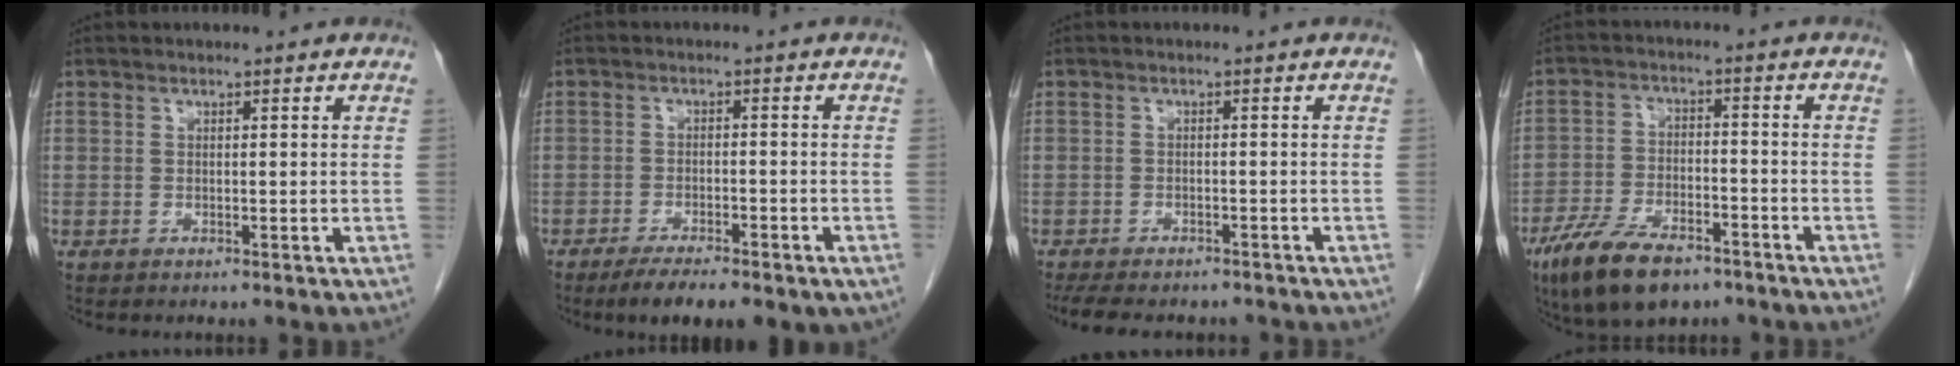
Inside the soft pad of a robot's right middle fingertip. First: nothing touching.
{"total": 7.7, "force": [-5.3, 2.3, 5.2], "torque": [-0.073, -0.012, -0.075]}
{"total": 11.0, "force": [-9.4, 3.6, 4.4], "torque": [-0.085, -0.005, -0.123]}
{"total": 11.6, "force": [-7.9, 4.6, 7.1], "torque": [-0.136, -0.012, -0.138]}